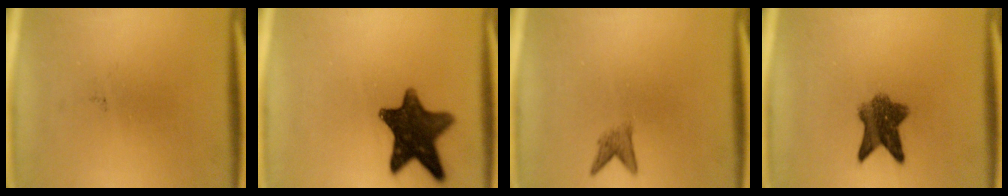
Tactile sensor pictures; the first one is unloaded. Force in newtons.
{"total": 12.4}
{"total": 1.8}
{"total": 6.9}